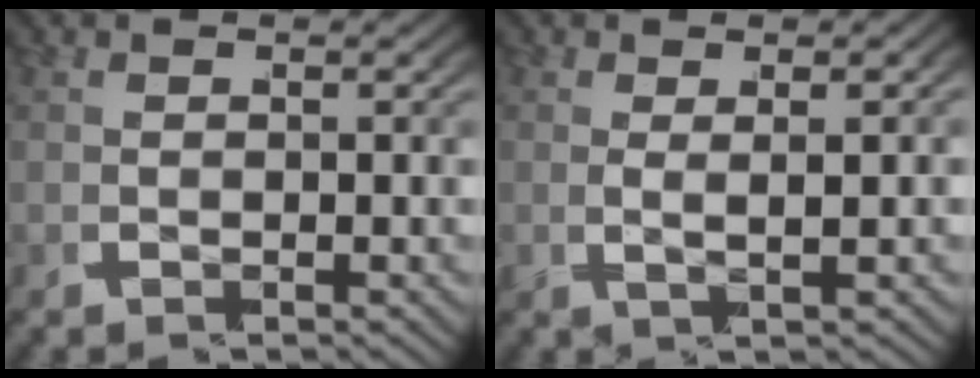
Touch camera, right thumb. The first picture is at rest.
{"total": 1.9, "force": [0.9, 0.1, 1.6], "torque": [-0.030, 0.006, 0.011]}